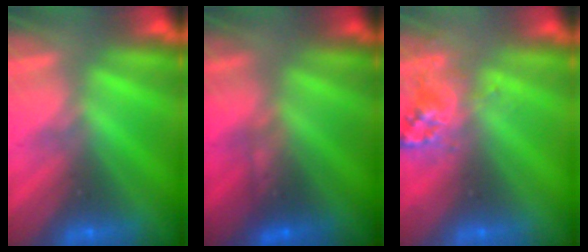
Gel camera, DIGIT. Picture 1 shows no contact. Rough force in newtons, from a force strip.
{"total": 2.3}
{"total": 2.6}